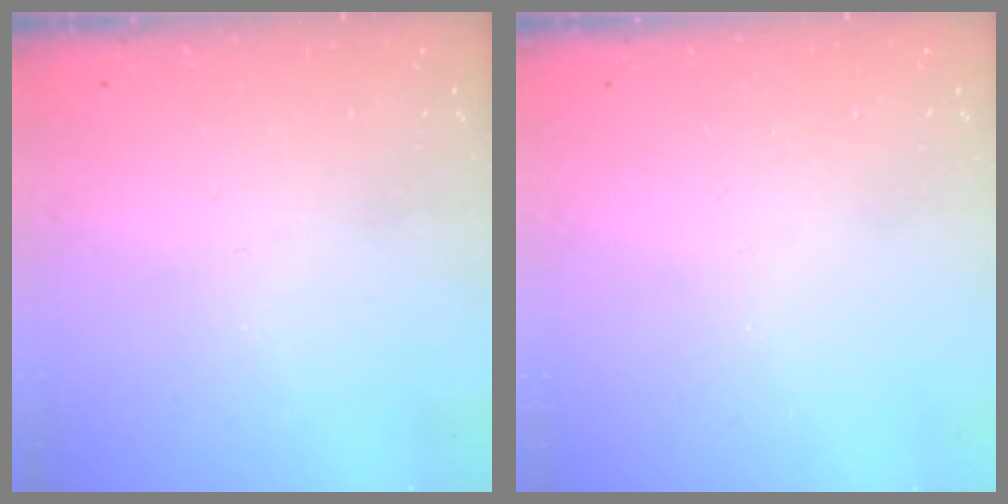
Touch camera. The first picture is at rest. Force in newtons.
{"total": 0.0}